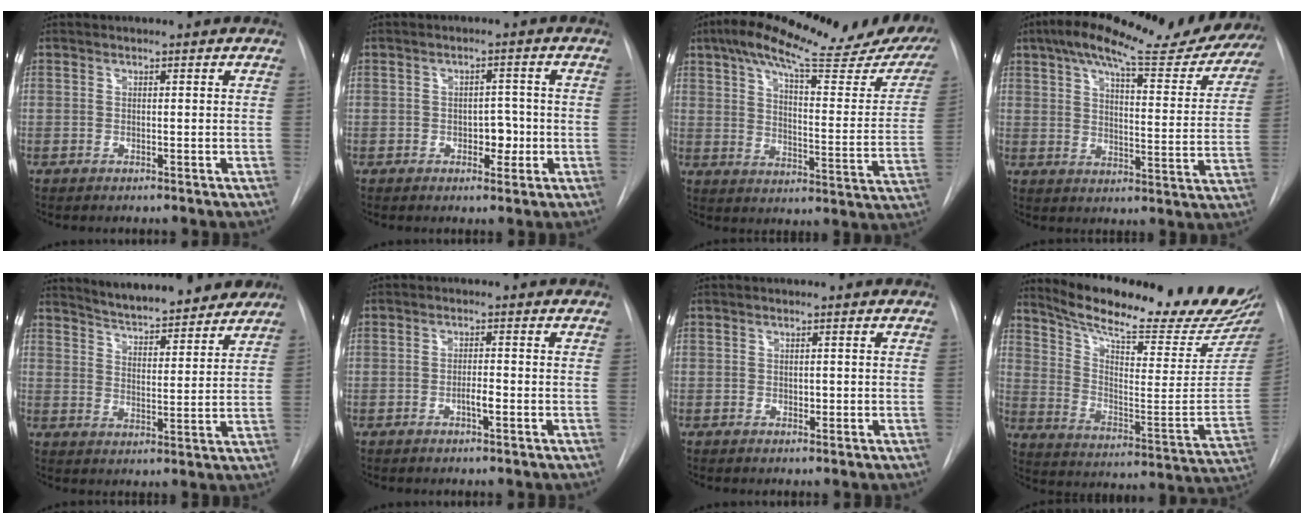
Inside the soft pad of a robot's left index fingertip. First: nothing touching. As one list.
[{"total": 3.3, "force": [-0.9, 2.1, 2.4], "torque": [-0.027, 0.004, -0.009]}, {"total": 27.9, "force": [22.1, 4.7, 16.3], "torque": [-0.246, -0.026, 0.280]}, {"total": 23.4, "force": [19.9, 4.3, 11.5], "torque": [-0.173, -0.014, 0.251]}, {"total": 14.1, "force": [12.9, 2.3, 4.9], "torque": [-0.070, -0.001, 0.182]}, {"total": 1.9, "force": [-0.8, 0.3, 1.7], "torque": [-0.030, 0.000, -0.015]}, {"total": 0.7, "force": [-0.1, 0.5, 0.4], "torque": [-0.006, 0.000, -0.002]}, {"total": 26.4, "force": [23.1, 3.1, 12.4], "torque": [-0.198, -0.084, 0.315]}]